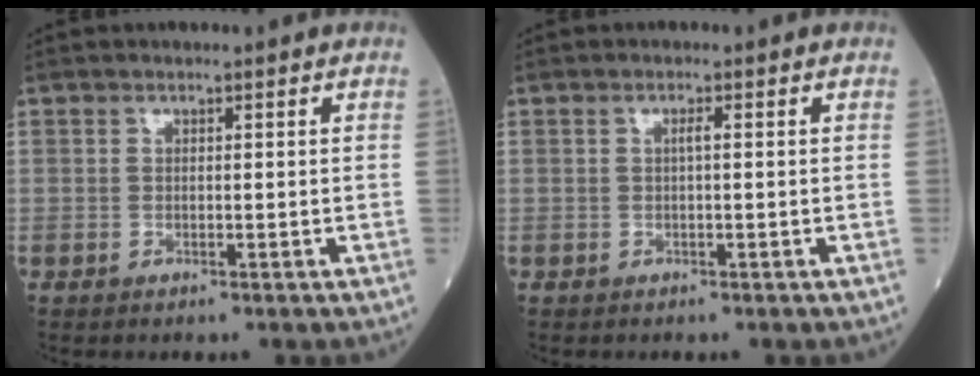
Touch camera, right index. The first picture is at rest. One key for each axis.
{"total": 0.8, "fx": 0.0, "fy": 0.0, "fz": 0.8, "tx": -0.018, "ty": 0.001, "tz": 0.001}